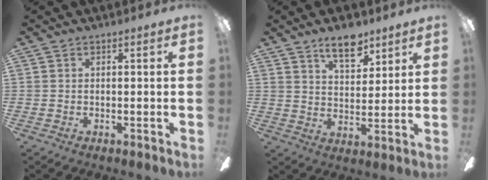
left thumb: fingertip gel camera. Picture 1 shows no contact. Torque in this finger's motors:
{"motor_torque": [0.93, 0.34, 1.29, -0.74, 0.05]}